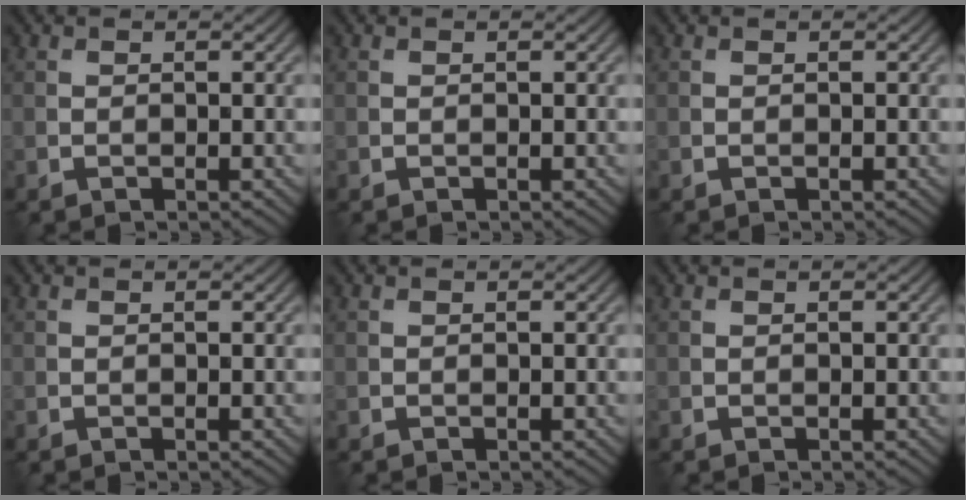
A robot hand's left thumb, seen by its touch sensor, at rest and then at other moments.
{"total": 0.0}
{"total": 0.0}
{"total": 0.0}
{"total": 0.0}
{"total": 0.0}